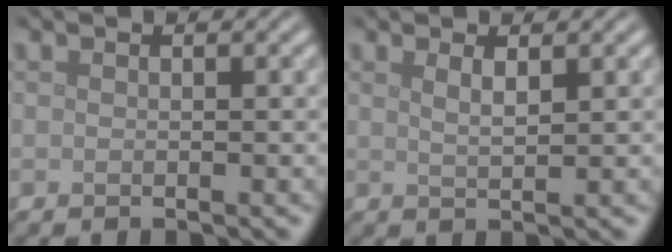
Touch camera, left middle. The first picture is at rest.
{"total": 1.5, "force": [0.9, 0.4, 1.1], "torque": [-0.016, 0.000, 0.014]}